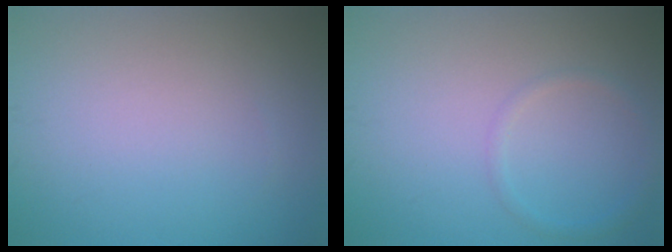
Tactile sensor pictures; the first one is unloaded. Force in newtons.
{"total": 1.1, "press": 1.1, "slide": 0.1}